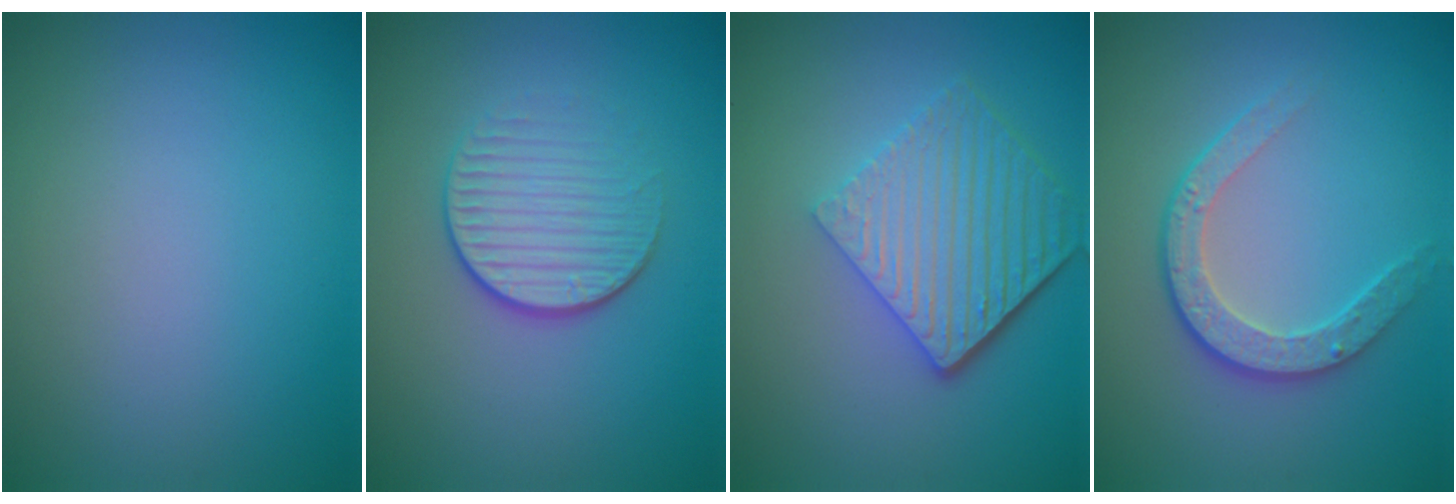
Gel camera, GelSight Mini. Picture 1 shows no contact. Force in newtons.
{"total": 3.6, "press": 2.6, "slide": 2.5}
{"total": 5.8, "press": 4.3, "slide": 3.9}
{"total": 3.5, "press": 2.9, "slide": 2.0}